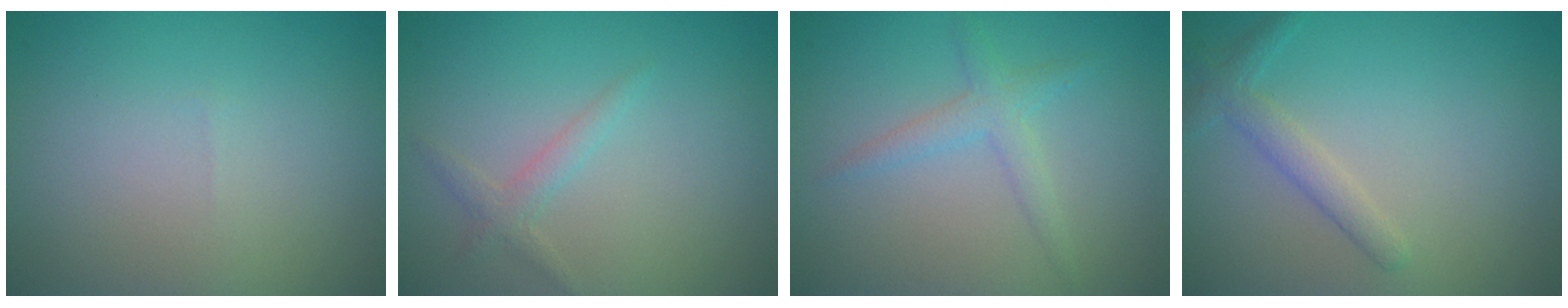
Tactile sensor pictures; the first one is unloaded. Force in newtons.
{"total": 1.4, "press": 1.4, "slide": 0.1}
{"total": 1.9, "press": 1.9, "slide": 0.1}
{"total": 2.0, "press": 2.0, "slide": 0.1}